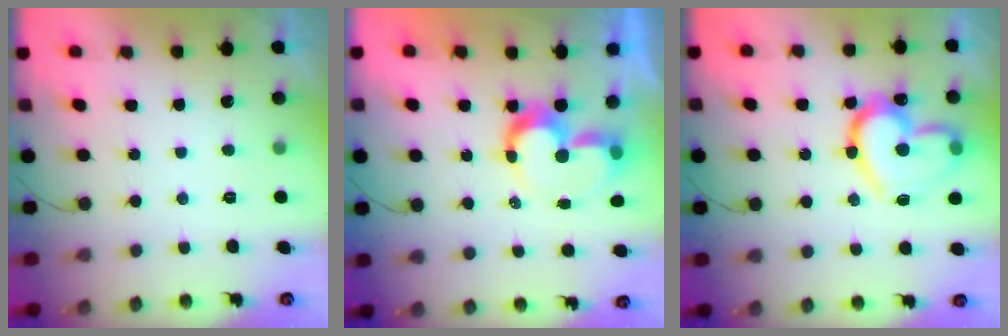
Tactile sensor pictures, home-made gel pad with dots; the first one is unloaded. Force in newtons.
{"total": 10.3, "press": 10.2, "slide": 0.7}
{"total": 21.3, "press": 21.1, "slide": 2.6}